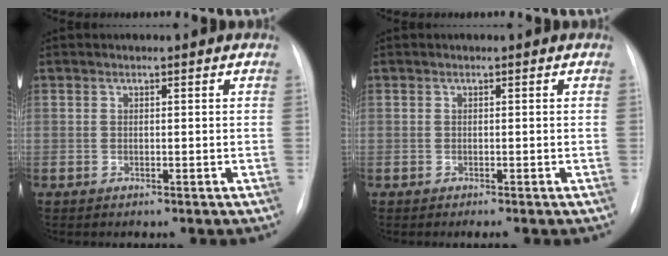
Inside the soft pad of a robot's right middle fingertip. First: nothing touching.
{"total": 0.6, "force": [-0.4, -0.1, 0.4], "torque": [-0.006, -0.002, -0.008]}